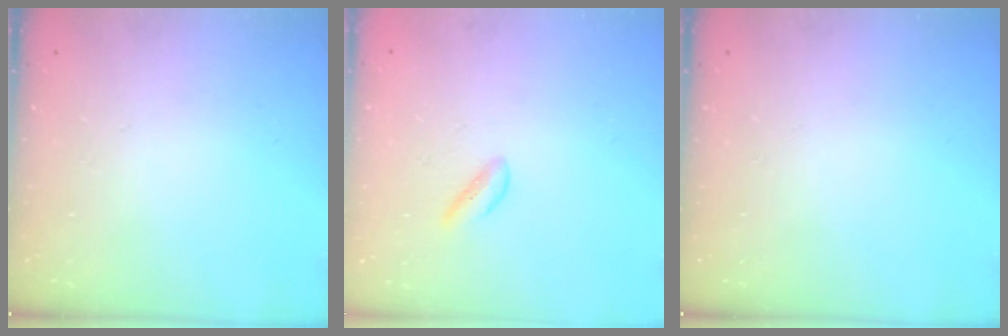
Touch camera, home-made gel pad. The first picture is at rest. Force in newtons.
{"total": 0.6, "press": 0.5, "slide": 0.3}
{"total": 0.0}